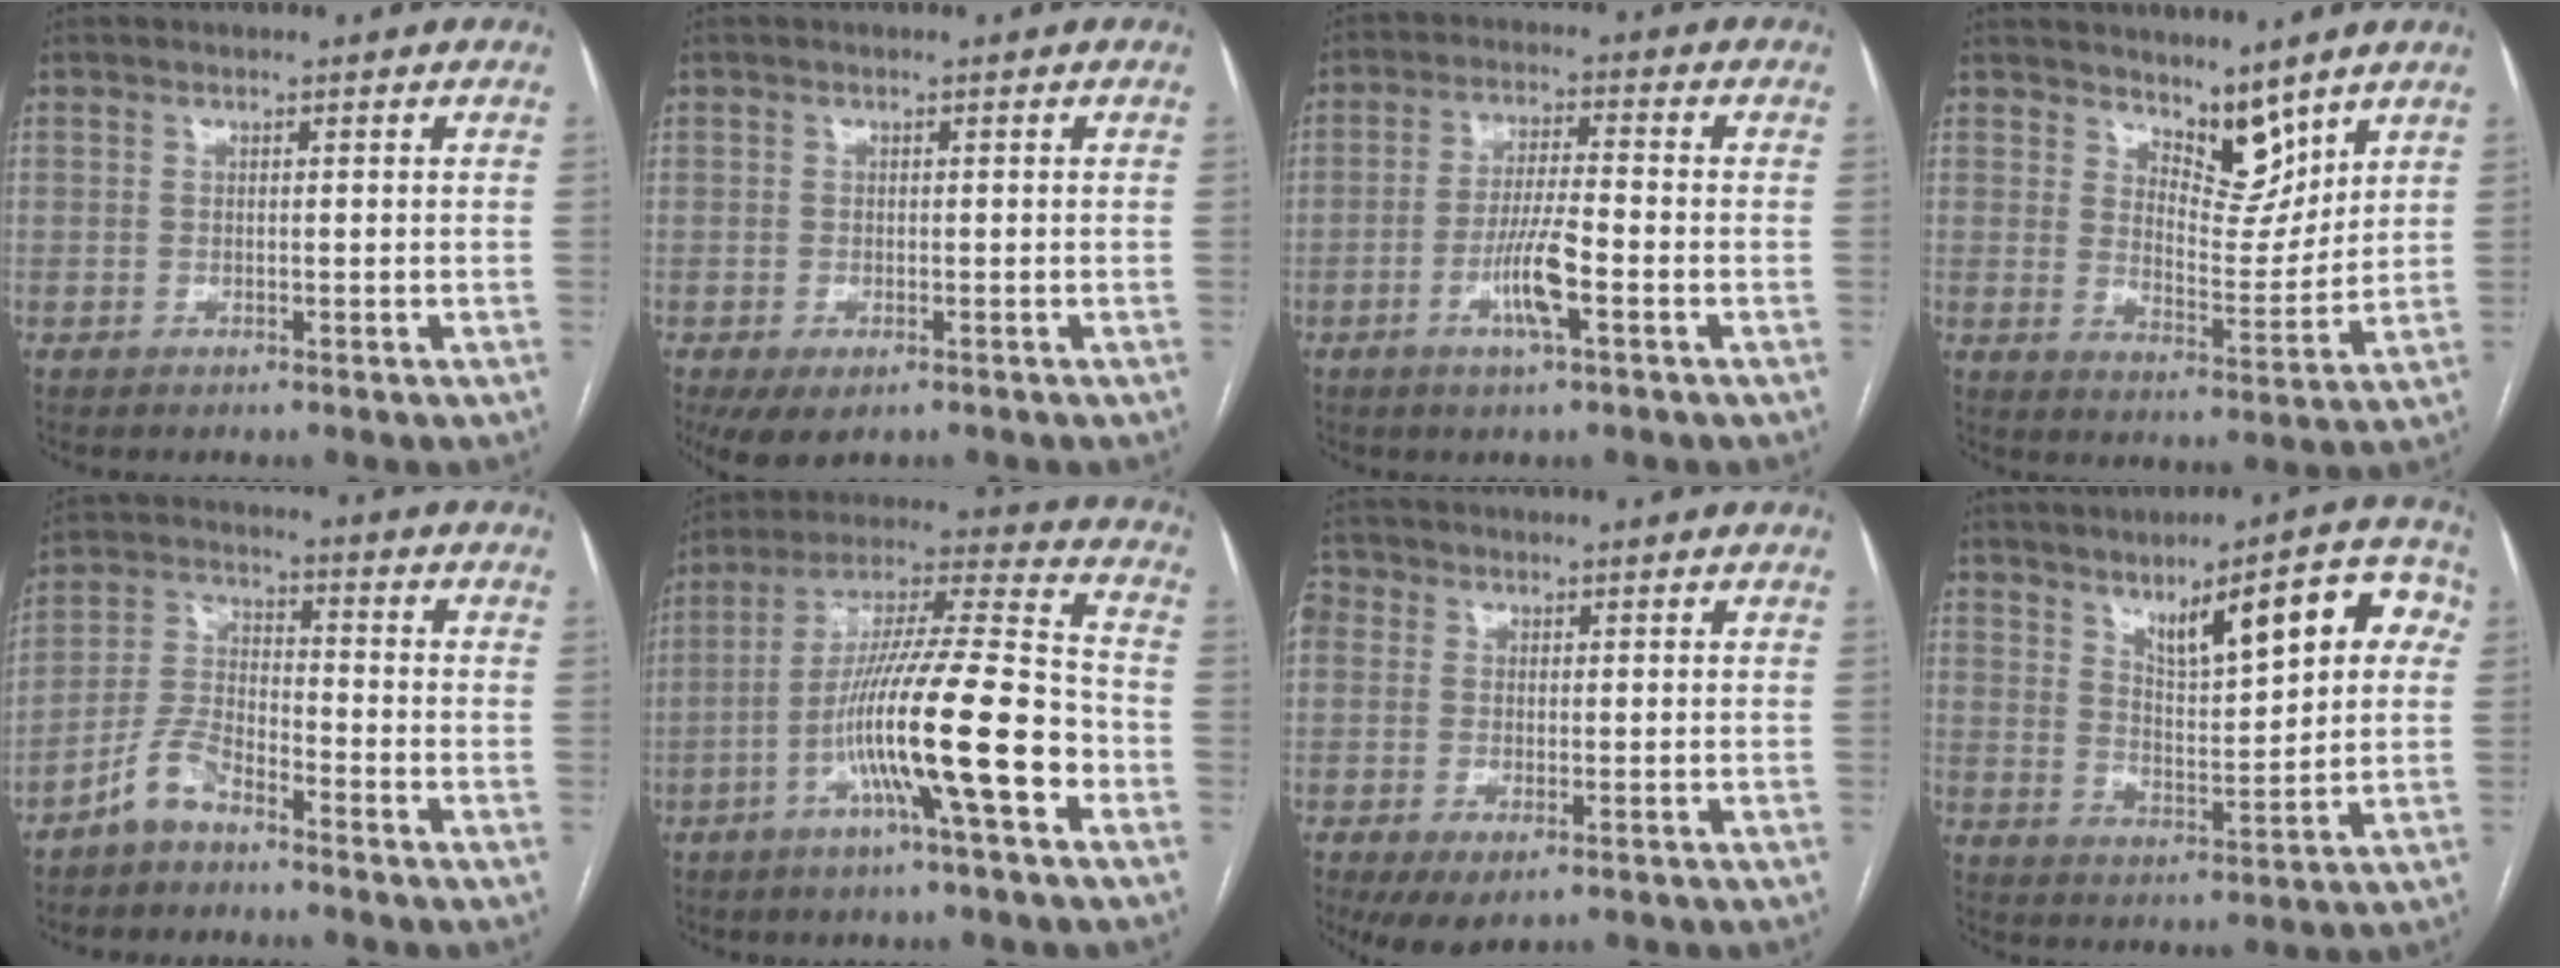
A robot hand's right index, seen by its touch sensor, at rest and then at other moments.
{"total": 4.2, "force": [-2.4, 2.2, 2.6], "torque": [-0.047, -0.009, -0.030]}
{"total": 7.1, "force": [-2.8, 0.6, 6.5], "torque": [-0.126, -0.004, -0.053]}
{"total": 7.0, "force": [5.7, 2.7, 3.1], "torque": [-0.043, -0.009, 0.102]}
{"total": 6.2, "force": [-4.8, 2.1, 3.2], "torque": [-0.080, 0.001, -0.100]}
{"total": 17.5, "force": [-6.5, 0.6, 16.2], "torque": [-0.286, 0.002, -0.117]}
{"total": 8.3, "force": [-2.4, 5.7, 5.5], "torque": [-0.137, -0.003, -0.035]}
{"total": 12.8, "force": [5.1, 3.4, 11.2], "torque": [-0.154, 0.020, 0.079]}